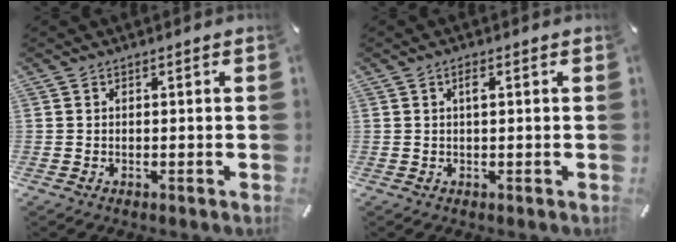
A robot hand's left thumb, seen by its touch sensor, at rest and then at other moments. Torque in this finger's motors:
{"motor_torque": [0.36, 0.69, 0.05, -0.54, 0.10]}